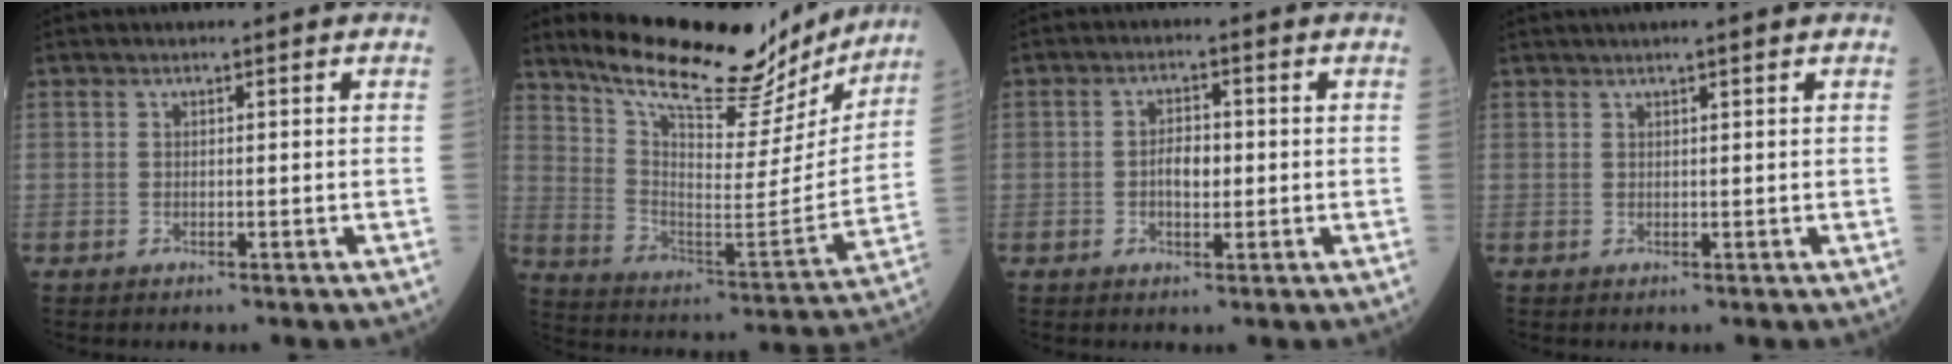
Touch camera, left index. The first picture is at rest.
{"total": 22.9, "force": [20.1, 5.6, 9.5], "torque": [-0.148, -0.027, 0.297]}
{"total": 3.2, "force": [-0.4, 1.6, 2.8], "torque": [-0.045, 0.006, -0.008]}
{"total": 3.2, "force": [2.6, -0.1, 1.8], "torque": [-0.013, 0.024, 0.040]}